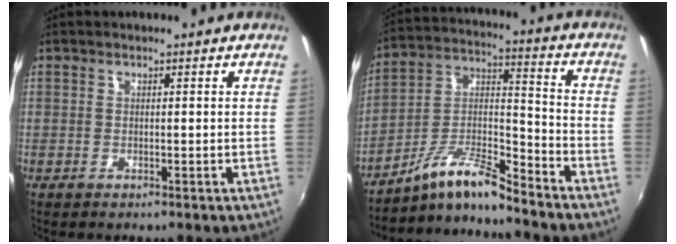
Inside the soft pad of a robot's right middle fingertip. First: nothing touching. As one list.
[{"total": 10.7, "force": [-9.4, 0.7, 5.2], "torque": [-0.112, 0.020, -0.185]}]